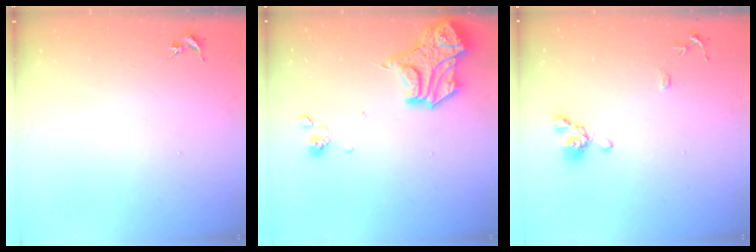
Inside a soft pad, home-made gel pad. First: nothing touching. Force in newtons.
{"total": 19.9, "press": 19.8, "slide": 1.8}
{"total": 10.7, "press": 10.6, "slide": 1.3}